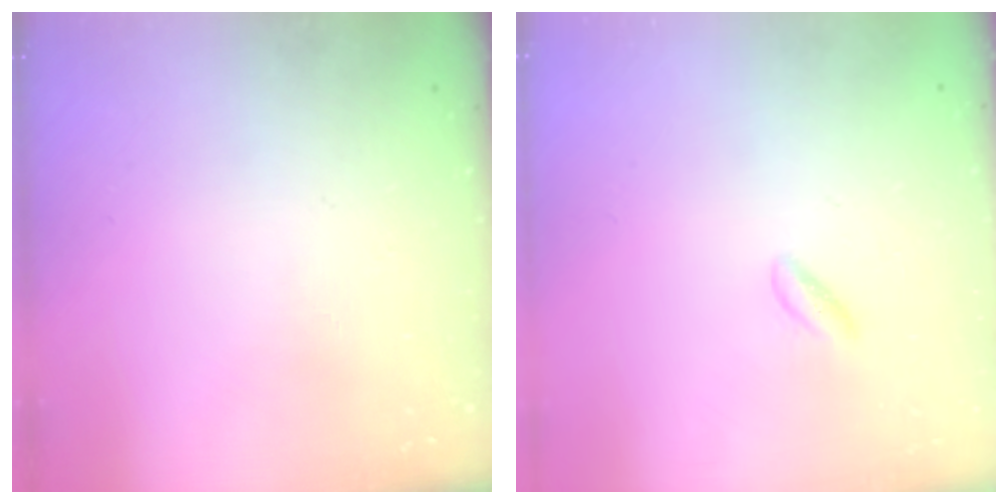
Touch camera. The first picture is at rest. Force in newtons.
{"total": 1.4, "press": 1.1, "slide": 0.8}